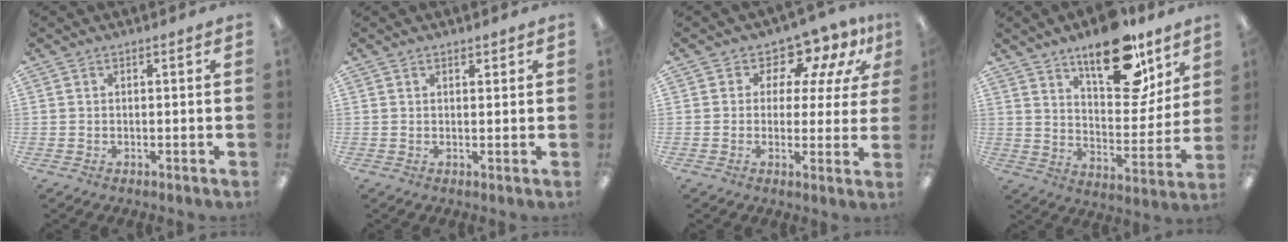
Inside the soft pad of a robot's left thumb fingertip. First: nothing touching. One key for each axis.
{"total": 1.5, "fx": 1.1, "fy": 0.7, "fz": 0.5, "tx": -0.004, "ty": 0.000, "tz": 0.019}
{"total": 8.4, "fx": 6.0, "fy": 4.8, "fz": 3.5, "tx": -0.065, "ty": -0.046, "tz": 0.106}
{"total": 20.7, "fx": 13.9, "fy": 9.3, "fz": 12.2, "tx": -0.159, "ty": -0.082, "tz": 0.229}